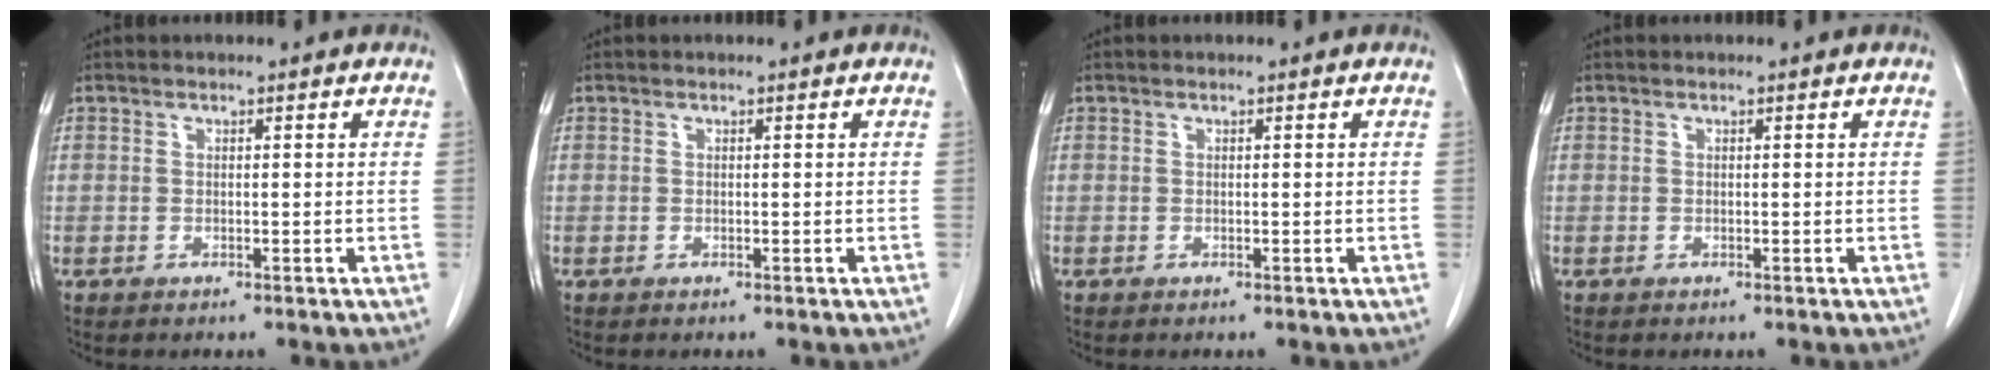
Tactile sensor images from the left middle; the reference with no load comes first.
{"total": 0.0}
{"total": 0.0}
{"total": 0.0}